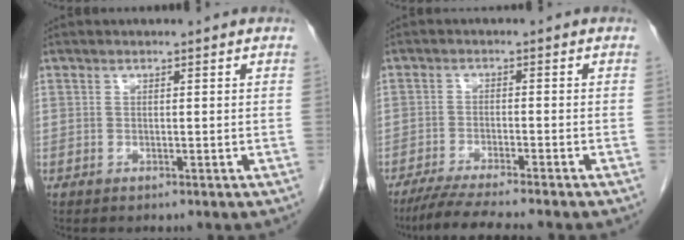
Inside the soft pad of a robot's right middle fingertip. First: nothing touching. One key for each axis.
{"total": 8.2, "fx": -7.0, "fy": -0.7, "fz": 4.2, "tx": -0.067, "ty": -0.026, "tz": -0.114}